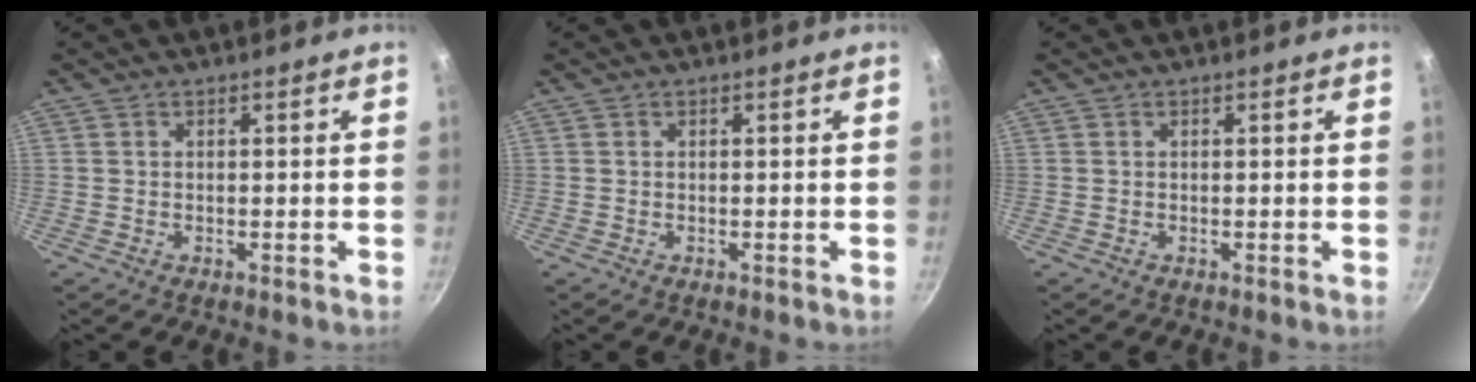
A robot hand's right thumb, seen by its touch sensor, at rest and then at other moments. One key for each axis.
{"total": 0.0}
{"total": 0.0}